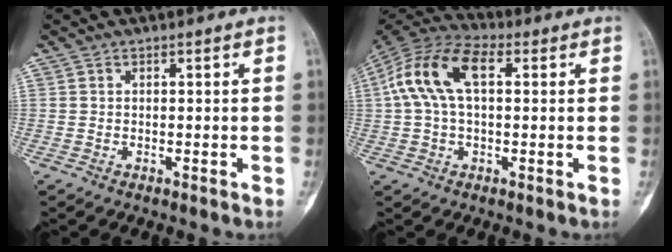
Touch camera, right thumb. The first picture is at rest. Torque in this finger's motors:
{"motor_torque": [0.72, 1.80, 0.79, -0.60, 0.16]}